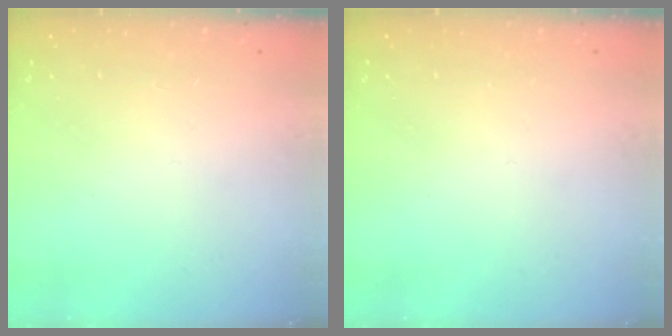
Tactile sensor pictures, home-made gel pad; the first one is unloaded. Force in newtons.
{"total": 0.0}